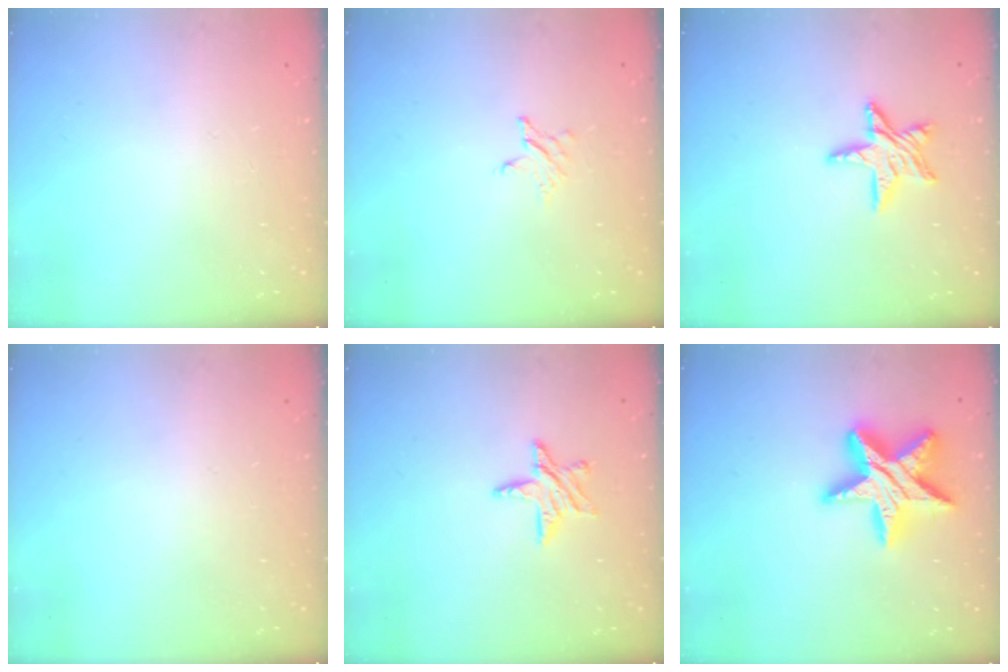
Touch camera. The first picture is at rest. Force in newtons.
{"total": 2.5, "press": 2.5, "slide": 0.3}
{"total": 10.4, "press": 10.4, "slide": 0.8}
{"total": 0.0}
{"total": 7.7, "press": 7.7, "slide": 0.5}
{"total": 18.6, "press": 18.6, "slide": 1.3}